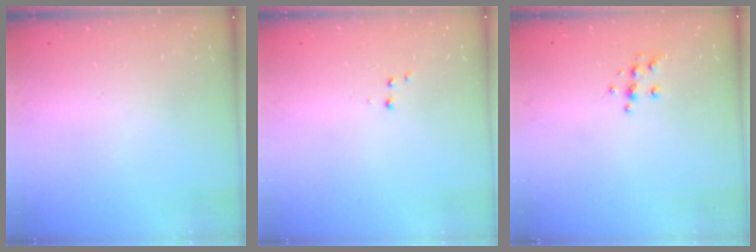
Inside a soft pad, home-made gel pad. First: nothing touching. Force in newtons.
{"total": 2.6, "press": 2.5, "slide": 0.6}
{"total": 6.2, "press": 6.2, "slide": 0.6}